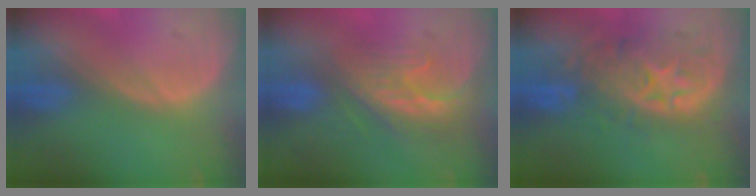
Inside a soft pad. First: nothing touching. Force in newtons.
{"total": 8.4, "press": 7.2, "slide": 4.3}
{"total": 10.4, "press": 9.4, "slide": 4.3}